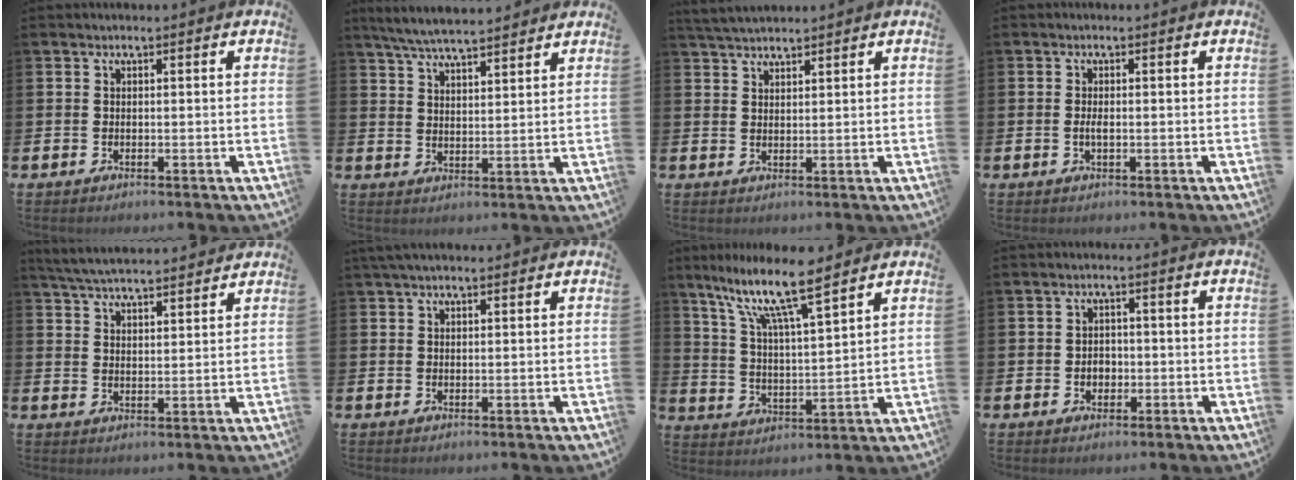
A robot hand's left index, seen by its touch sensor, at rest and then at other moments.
{"total": 6.1, "force": [5.9, 0.5, 1.6], "torque": [-0.051, -0.022, 0.107]}
{"total": 3.3, "force": [3.2, 0.5, 0.7], "torque": [-0.017, -0.011, 0.059]}
{"total": 1.3, "force": [-0.2, 0.5, 1.2], "torque": [-0.016, -0.001, -0.006]}
{"total": 5.3, "force": [5.2, 0.2, 0.8], "torque": [-0.035, -0.028, 0.093]}
{"total": 2.0, "force": [1.7, 0.5, 0.9], "torque": [-0.014, 0.002, 0.028]}
{"total": 10.5, "force": [8.4, 1.7, 6.0], "torque": [-0.130, -0.047, 0.140]}
{"total": 2.2, "force": [-0.4, 1.9, 1.1], "torque": [0.000, -0.003, -0.016]}